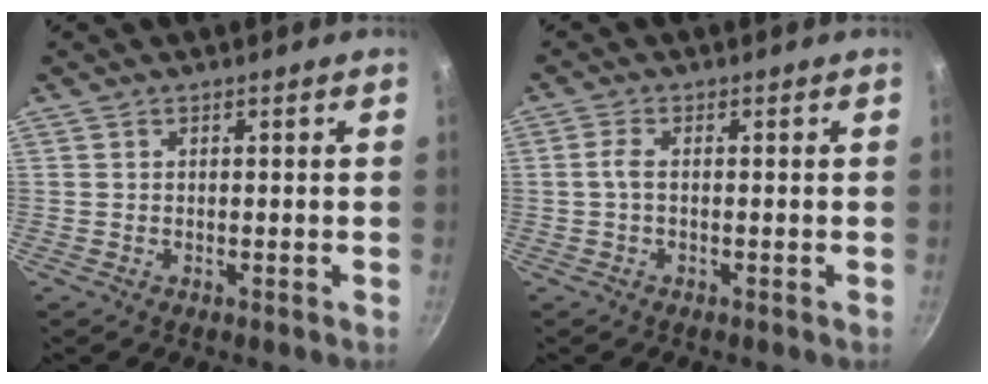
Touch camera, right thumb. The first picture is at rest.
{"total": 2.2, "force": [-0.2, 0.9, 2.0], "torque": [-0.055, 0.008, -0.007]}